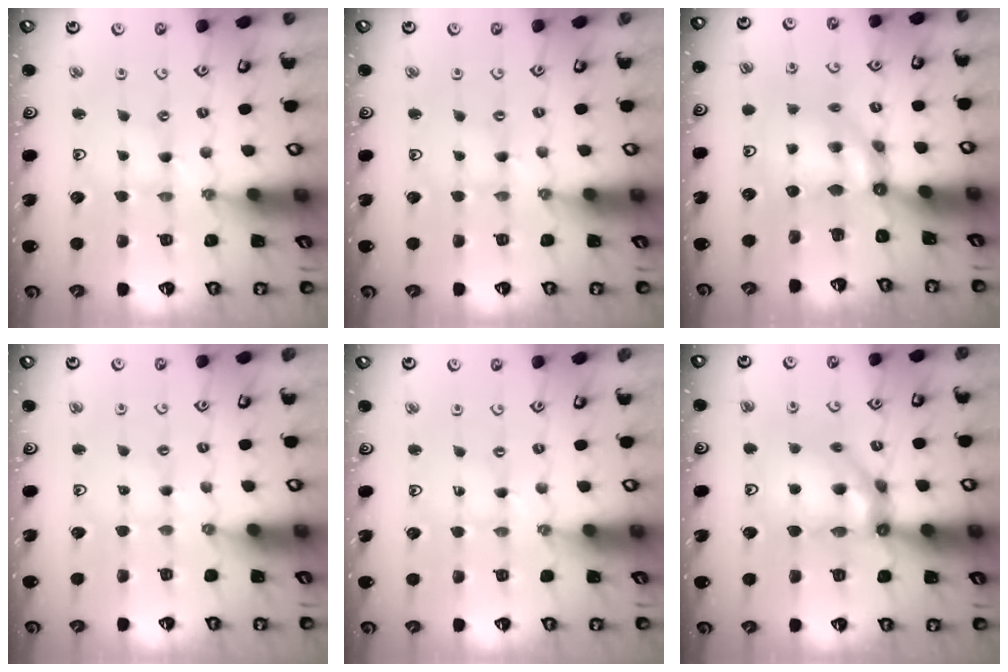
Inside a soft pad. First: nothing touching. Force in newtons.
{"total": 0.0}
{"total": 6.0, "press": 5.9, "slide": 0.4}
{"total": 1.4, "press": 1.4, "slide": 0.2}
{"total": 0.0}
{"total": 12.4, "press": 12.4, "slide": 1.1}